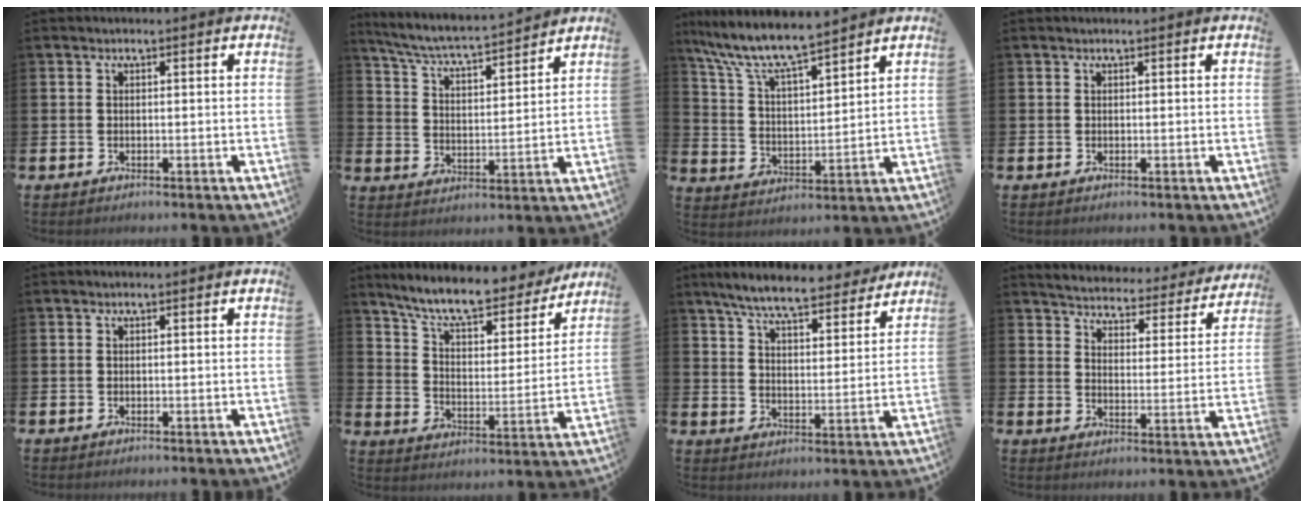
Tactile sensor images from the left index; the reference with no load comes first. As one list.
[{"total": 5.8, "force": [5.6, 0.1, 1.6], "torque": [-0.061, -0.044, 0.093]}, {"total": 8.9, "force": [8.1, 1.0, 3.4], "torque": [-0.105, -0.051, 0.142]}, {"total": 0.0}, {"total": 0.0}, {"total": 8.9, "force": [8.0, 1.9, 3.6], "torque": [-0.091, -0.057, 0.133]}, {"total": 7.8, "force": [7.1, 1.2, 2.9], "torque": [-0.081, -0.041, 0.124]}, {"total": 4.1, "force": [4.0, 0.7, 0.4], "torque": [-0.037, -0.038, 0.063]}]